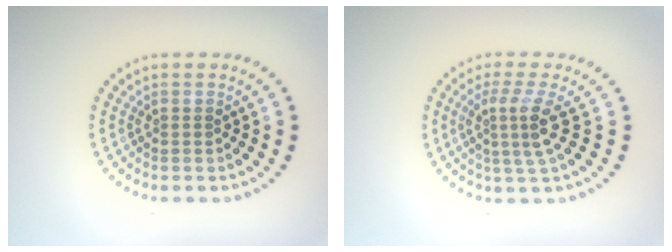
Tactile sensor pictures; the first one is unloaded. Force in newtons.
{"total": 3.2, "press": 2.2, "slide": 2.2}